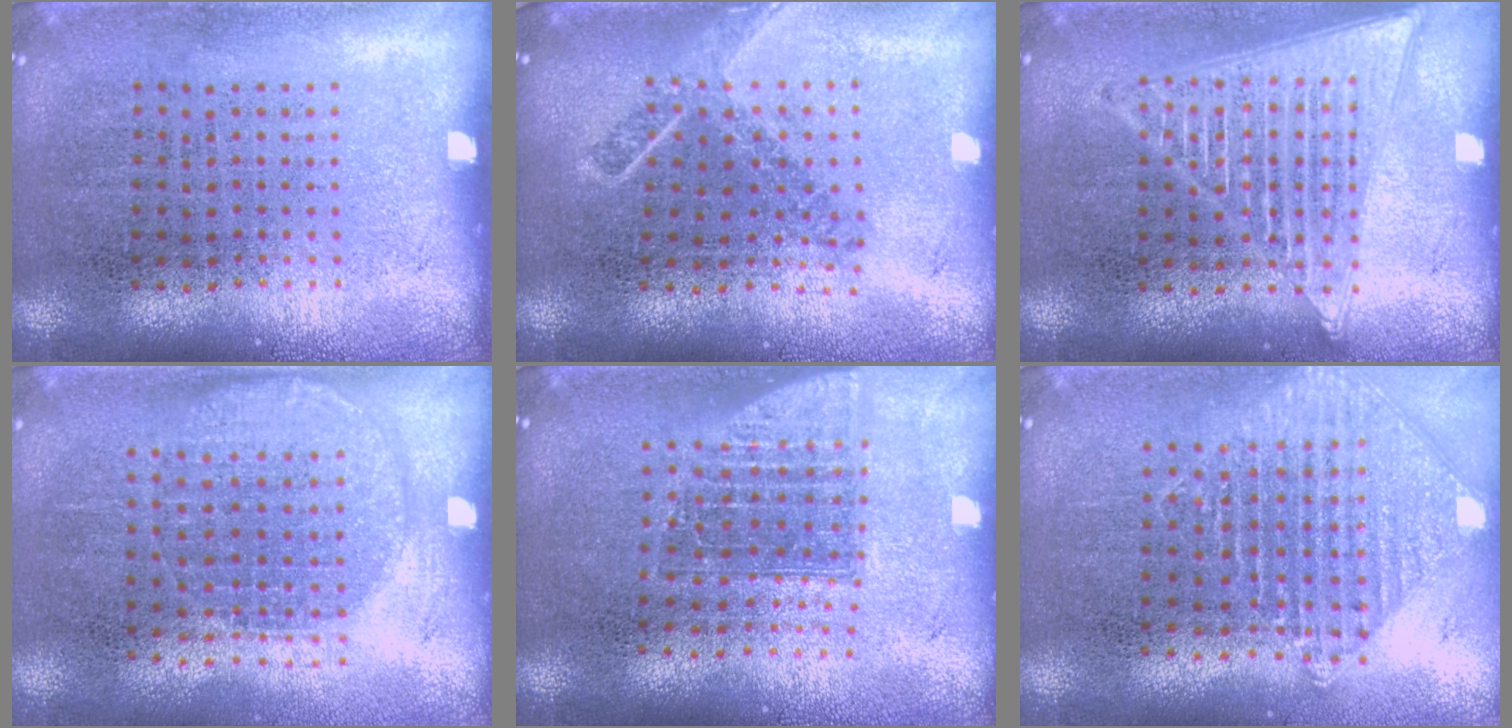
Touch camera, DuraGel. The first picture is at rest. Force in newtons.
{"total": 1.8, "press": 1.3, "slide": 1.3}
{"total": 2.0, "press": 2.0, "slide": 0.2}
{"total": 1.3, "press": 1.2, "slide": 0.5}
{"total": 1.5, "press": 1.2, "slide": 1.0}
{"total": 1.0, "press": 1.0, "slide": 0.2}